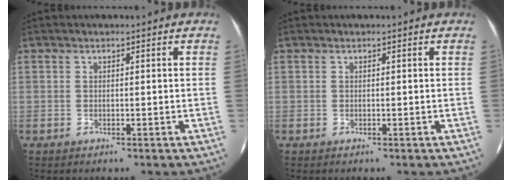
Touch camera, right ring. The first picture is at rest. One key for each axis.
{"total": 0.0}